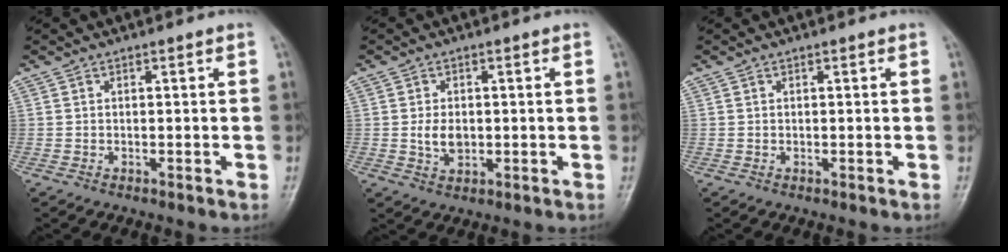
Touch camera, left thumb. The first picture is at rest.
{"total": 4.1, "force": [-0.1, 2.8, 3.1], "torque": [-0.050, -0.003, 0.002]}
{"total": 0.0}